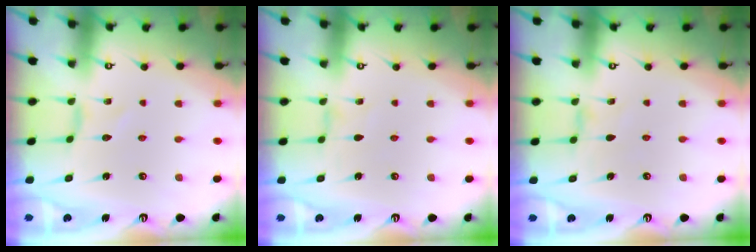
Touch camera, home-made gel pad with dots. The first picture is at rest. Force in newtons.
{"total": 0.0}
{"total": 0.9, "press": 0.8, "slide": 0.3}